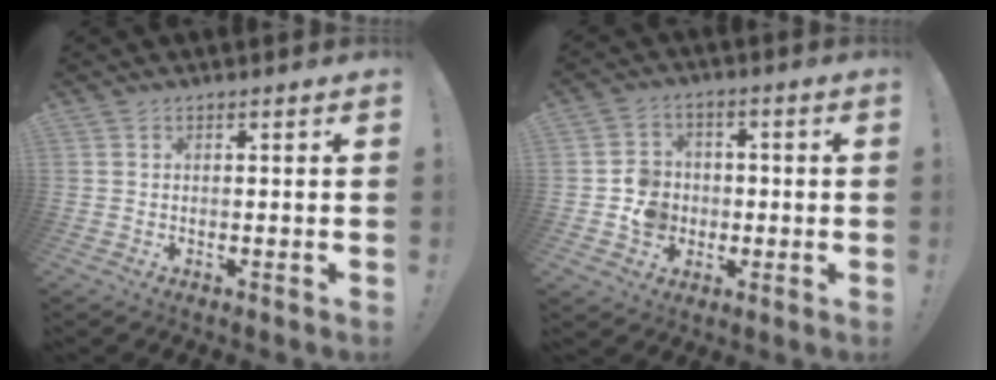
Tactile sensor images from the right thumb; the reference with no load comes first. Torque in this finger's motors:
{"motor_torque": [0.08, 0.02, 0.46, -0.24, 0.01]}